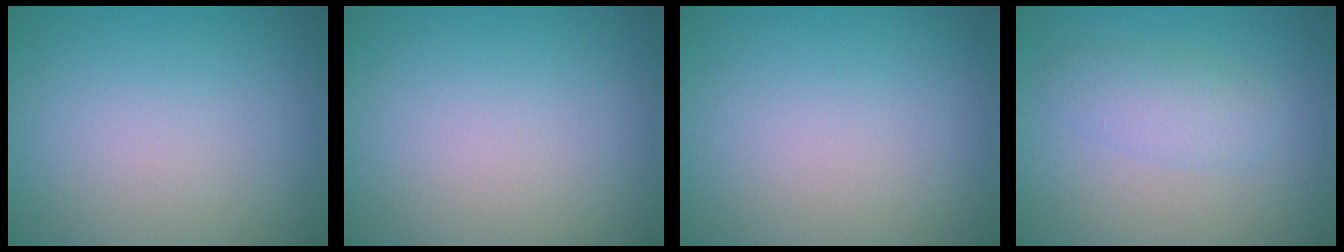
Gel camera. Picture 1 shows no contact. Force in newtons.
{"total": 0.0}
{"total": 0.0}
{"total": 2.4, "press": 2.4, "slide": 0.0}